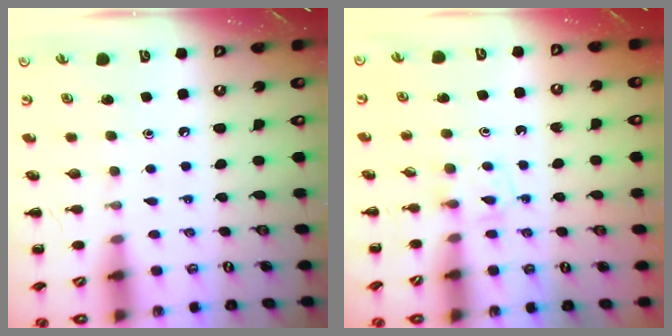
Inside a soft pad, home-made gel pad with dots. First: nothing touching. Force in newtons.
{"total": 3.4, "press": 3.1, "slide": 1.5}